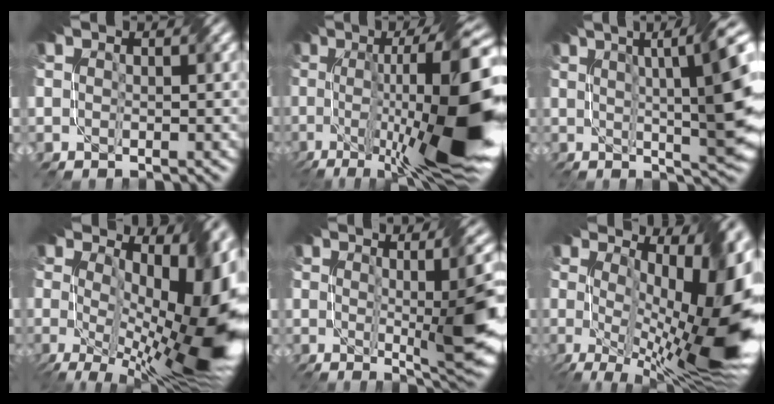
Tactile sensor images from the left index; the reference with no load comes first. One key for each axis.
{"total": 16.5, "fx": -1.8, "fy": 4.4, "fz": 15.8, "tx": -0.231, "ty": 0.010, "tz": -0.032}
{"total": 11.1, "fx": 2.3, "fy": 2.8, "fz": 10.5, "tx": -0.114, "ty": 0.014, "tz": 0.028}
{"total": 15.8, "fx": -0.3, "fy": 7.0, "fz": 14.2, "tx": -0.180, "ty": -0.022, "tz": 0.011}
{"total": 10.1, "fx": 0.3, "fy": 2.2, "fz": 9.9, "tx": -0.112, "ty": -0.001, "tz": 0.012}
{"total": 16.7, "fx": 0.5, "fy": 6.4, "fz": 15.5, "tx": -0.192, "ty": -0.012, "tz": 0.022}